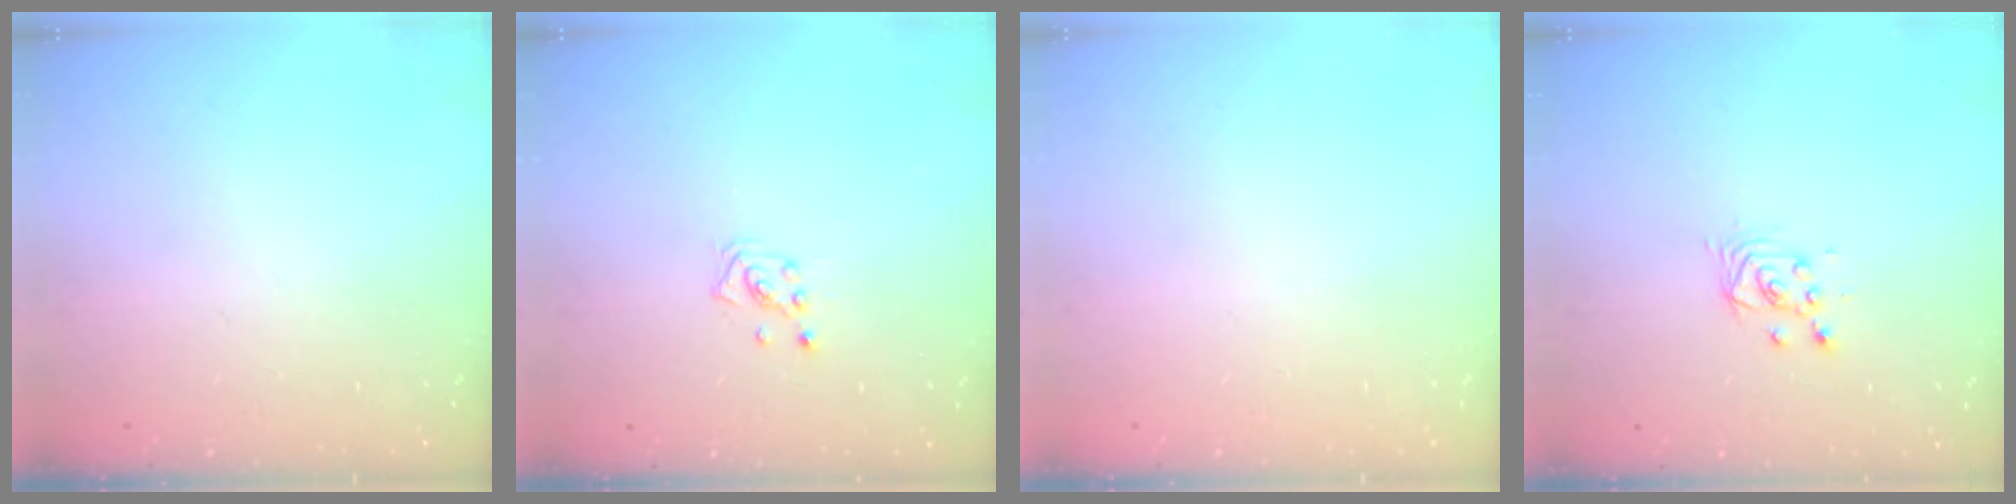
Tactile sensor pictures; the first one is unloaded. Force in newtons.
{"total": 1.4, "press": 1.4, "slide": 0.1}
{"total": 0.0}
{"total": 2.9, "press": 2.9, "slide": 0.1}